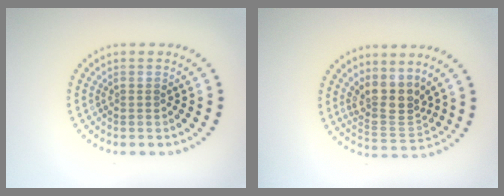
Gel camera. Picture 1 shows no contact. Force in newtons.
{"total": 3.7, "press": 2.8, "slide": 2.4}